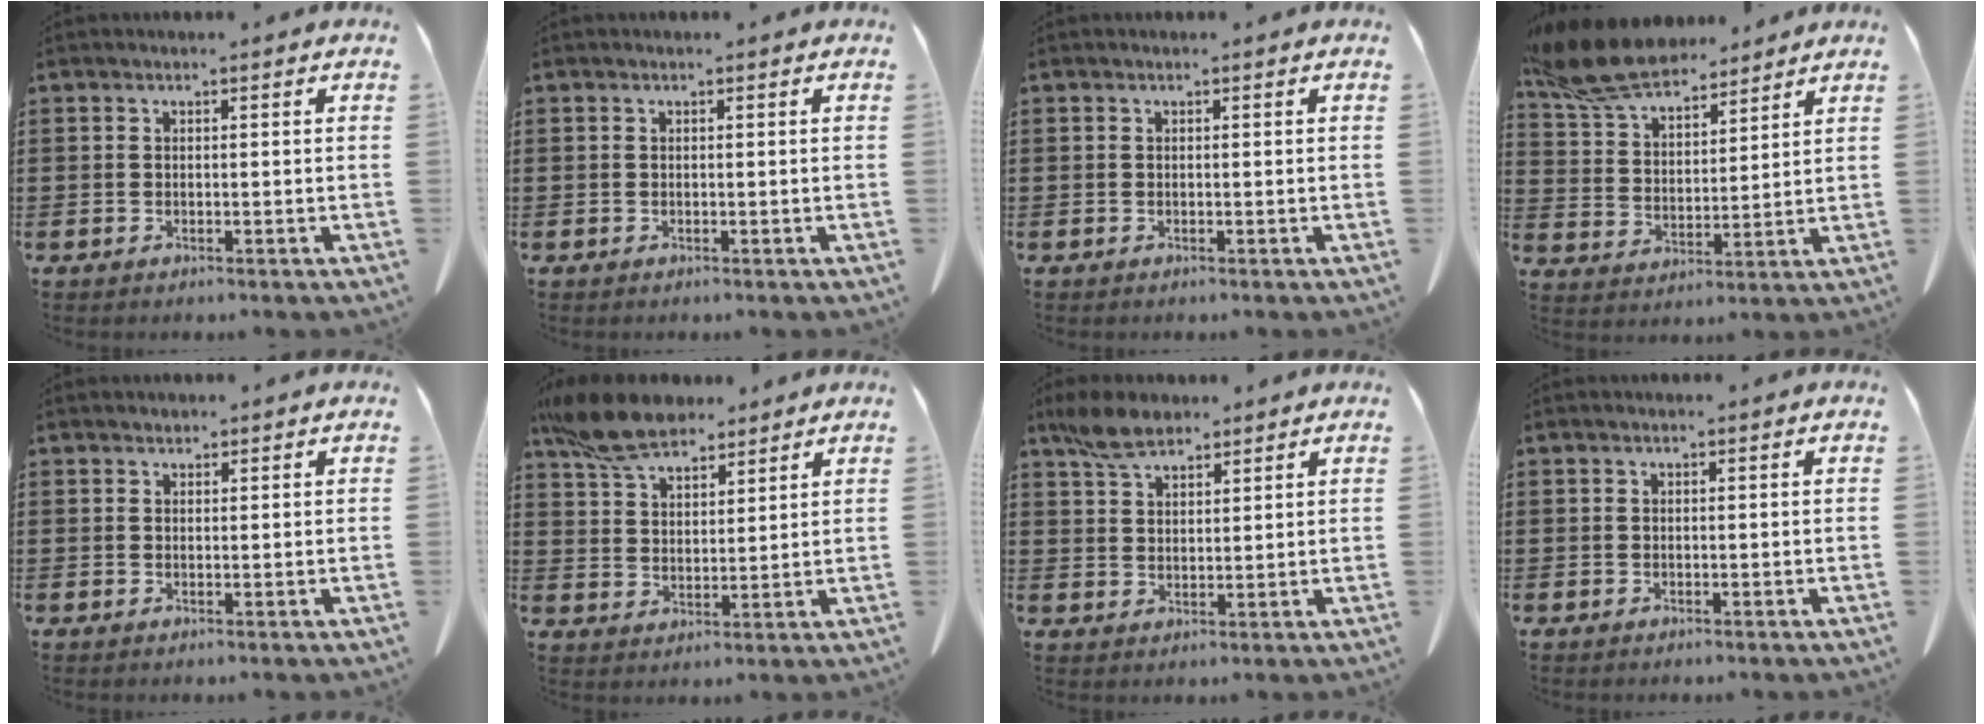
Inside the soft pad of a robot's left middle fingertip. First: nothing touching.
{"total": 0.0}
{"total": 0.0}
{"total": 10.8, "force": [9.5, 2.9, 4.3], "torque": [-0.121, -0.033, 0.180]}
{"total": 1.0, "force": [0.9, 0.3, 0.1], "torque": [-0.005, -0.002, 0.020]}
{"total": 10.0, "force": [8.2, 3.6, 4.5], "torque": [-0.116, -0.013, 0.157]}
{"total": 5.7, "force": [4.4, 2.6, 2.5], "torque": [-0.064, 0.000, 0.085]}
{"total": 0.0}